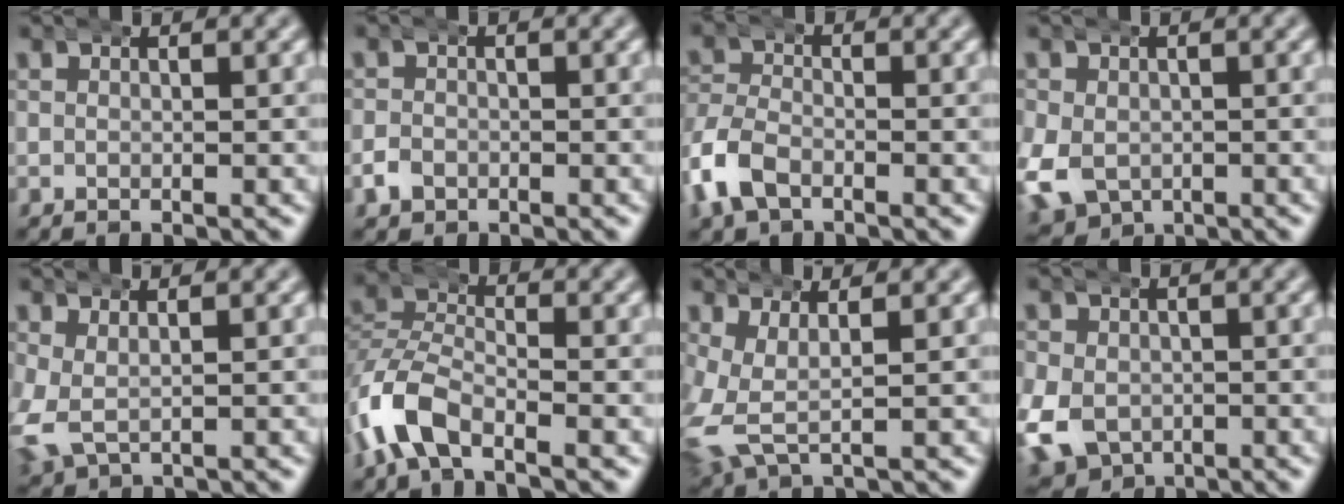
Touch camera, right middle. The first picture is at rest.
{"total": 1.5, "force": [-0.7, 1.3, 0.4], "torque": [-0.012, 0.003, -0.017]}
{"total": 4.5, "force": [-2.1, 3.4, 2.2], "torque": [-0.073, -0.013, -0.036]}
{"total": 6.5, "force": [-2.0, 5.6, 2.8], "torque": [-0.085, -0.039, -0.018]}
{"total": 3.3, "force": [0.2, 2.6, 2.0], "torque": [-0.070, -0.017, 0.017]}
{"total": 4.9, "force": [-2.6, 2.9, 2.9], "torque": [-0.081, -0.006, -0.050]}
{"total": 5.2, "force": [0.1, 4.1, 3.2], "torque": [-0.108, -0.019, 0.006]}
{"total": 7.5, "force": [-2.7, 6.3, 3.0], "torque": [-0.083, -0.037, -0.031]}